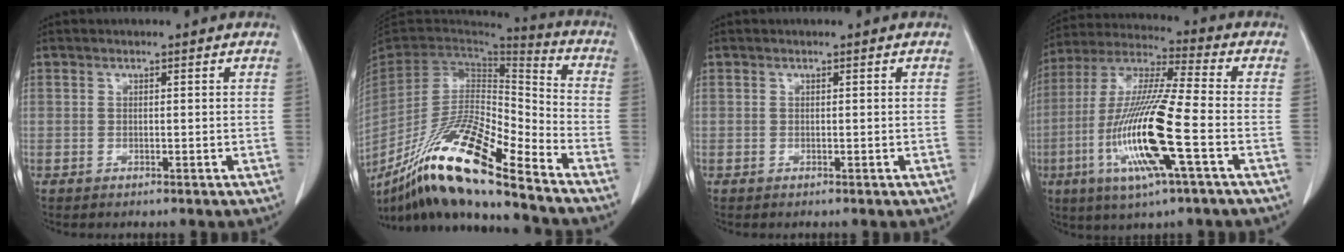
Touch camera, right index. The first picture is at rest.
{"total": 21.3, "force": [-15.5, 1.7, 14.5], "torque": [-0.287, -0.033, -0.290]}
{"total": 0.0}
{"total": 17.0, "force": [-5.1, 0.7, 16.2], "torque": [-0.339, -0.017, -0.100]}